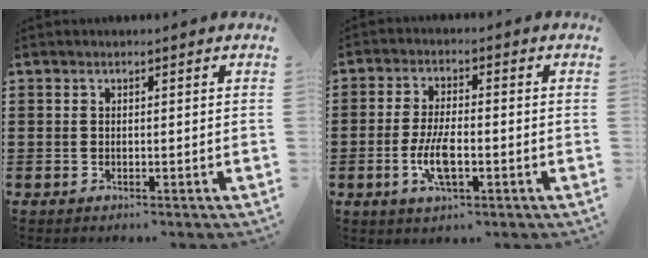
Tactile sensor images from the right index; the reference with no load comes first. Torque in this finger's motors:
{"motor_torque": [1.58, 0.56, 0.34, 0.08]}